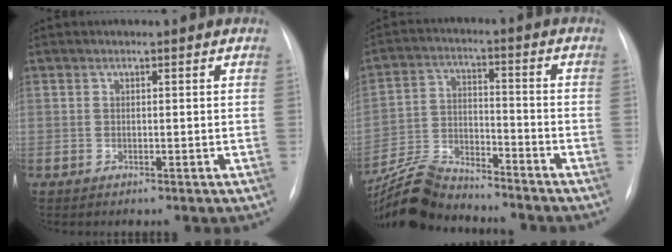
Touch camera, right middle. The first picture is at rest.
{"total": 11.1, "force": [-10.6, 1.8, 2.7], "torque": [-0.058, 0.004, -0.199]}